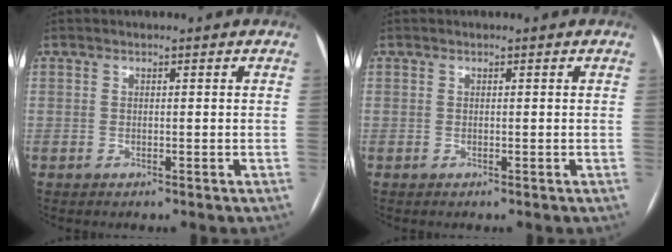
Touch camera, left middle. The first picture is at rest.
{"total": 0.0}